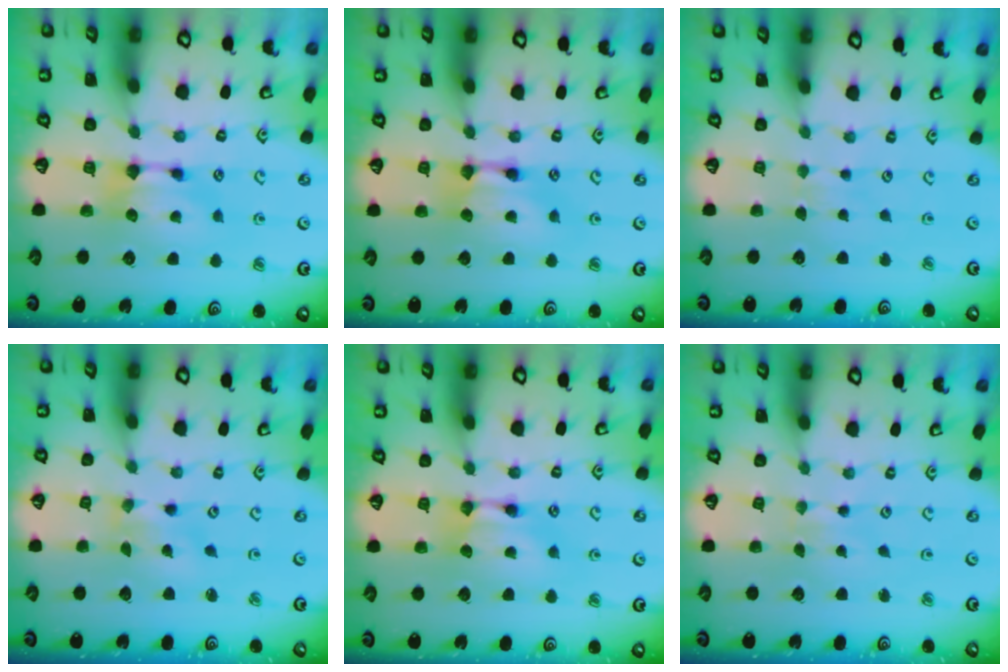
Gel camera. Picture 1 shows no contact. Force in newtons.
{"total": 2.2, "press": 2.2, "slide": 0.1}
{"total": 2.9, "press": 2.9, "slide": 0.4}
{"total": 2.9, "press": 2.7, "slide": 0.9}
{"total": 1.6, "press": 1.6, "slide": 0.2}
{"total": 2.9, "press": 2.9, "slide": 0.4}